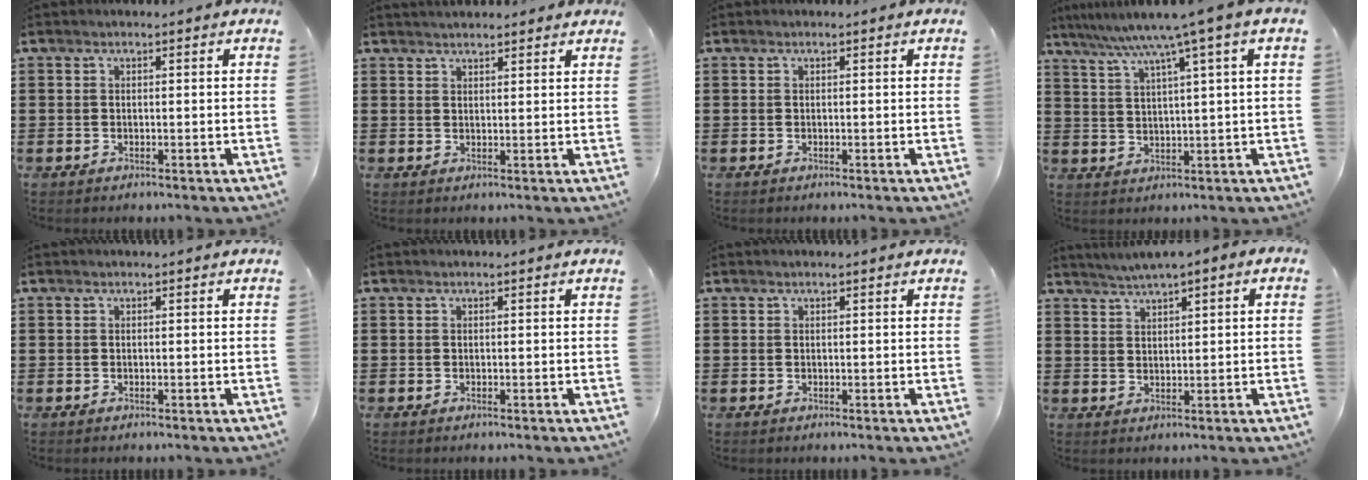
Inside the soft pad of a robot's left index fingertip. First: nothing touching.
{"total": 1.8, "force": [1.8, 0.4, 0.1], "torque": [-0.005, 0.005, 0.034]}
{"total": 0.0}
{"total": 7.1, "force": [4.4, -0.7, 5.5], "torque": [-0.122, -0.023, 0.069]}
{"total": 0.0}
{"total": 0.0}
{"total": 0.0}
{"total": 1.4, "force": [1.2, 0.1, 0.7], "torque": [-0.017, -0.002, 0.021]}